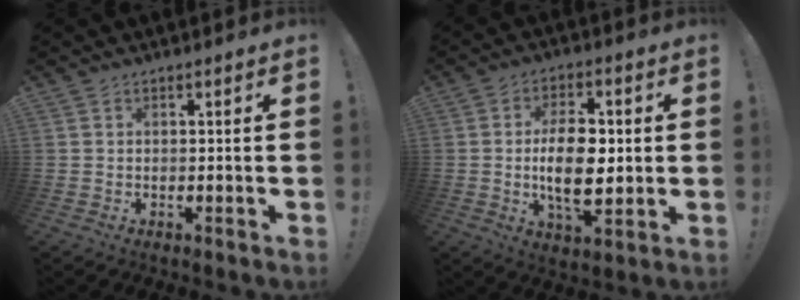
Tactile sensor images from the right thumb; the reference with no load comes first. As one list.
[{"total": 14.1, "force": [-0.2, 7.6, 12.0], "torque": [-0.205, -0.008, -0.013]}]